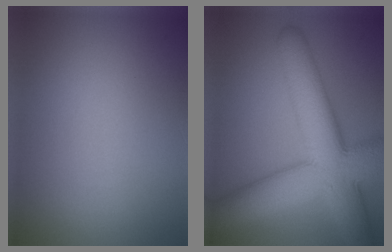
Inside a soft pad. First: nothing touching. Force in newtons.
{"total": 11.2, "press": 11.2, "slide": 0.1}